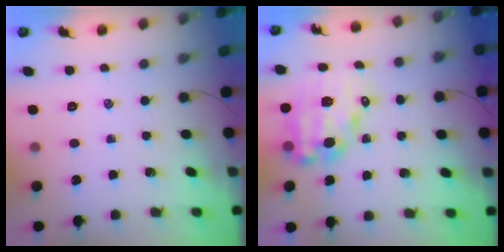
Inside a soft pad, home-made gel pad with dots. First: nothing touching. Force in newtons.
{"total": 11.5, "press": 11.2, "slide": 2.6}